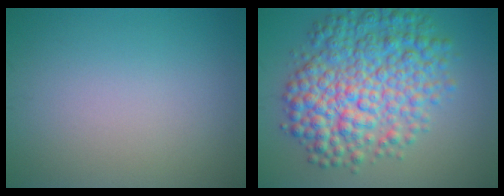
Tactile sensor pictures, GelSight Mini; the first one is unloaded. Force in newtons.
{"total": 9.6, "press": 9.6, "slide": 0.1}